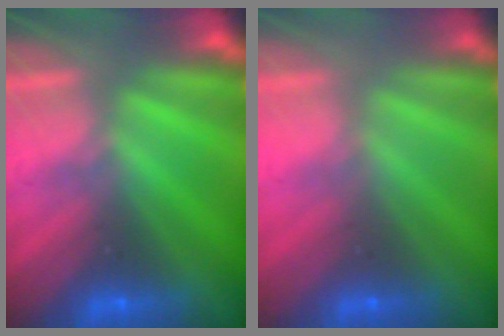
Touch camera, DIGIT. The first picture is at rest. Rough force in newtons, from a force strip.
{"total": 3.4}